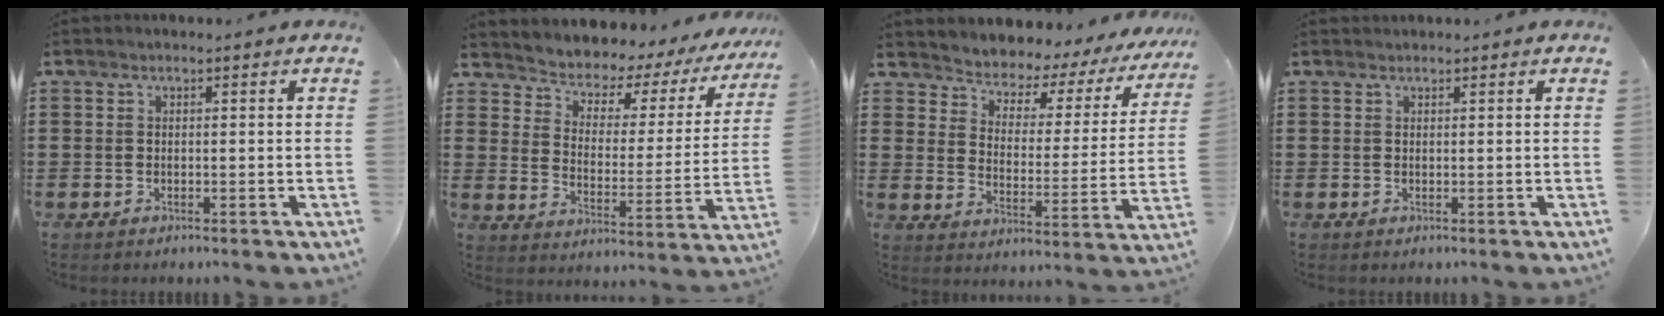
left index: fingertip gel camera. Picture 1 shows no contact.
{"total": 3.1, "force": [2.9, 1.2, 0.3], "torque": [-0.033, -0.036, 0.037]}
{"total": 3.1, "force": [2.9, 1.0, 0.1], "torque": [-0.029, -0.035, 0.039]}
{"total": 0.5, "force": [0.5, 0.1, 0.1], "torque": [-0.003, 0.000, 0.011]}